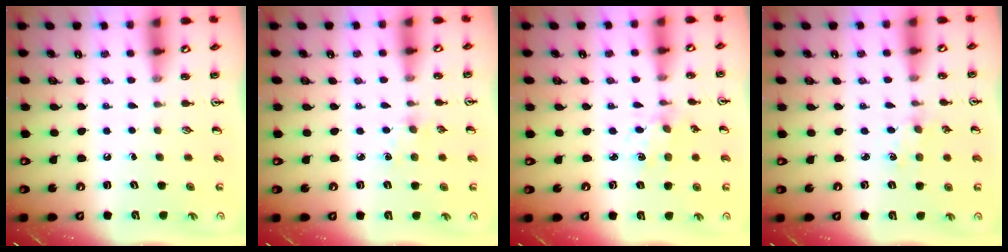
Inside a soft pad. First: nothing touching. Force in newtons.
{"total": 3.5, "press": 3.5, "slide": 0.5}
{"total": 2.0, "press": 2.0, "slide": 0.2}
{"total": 0.7, "press": 0.7, "slide": 0.2}